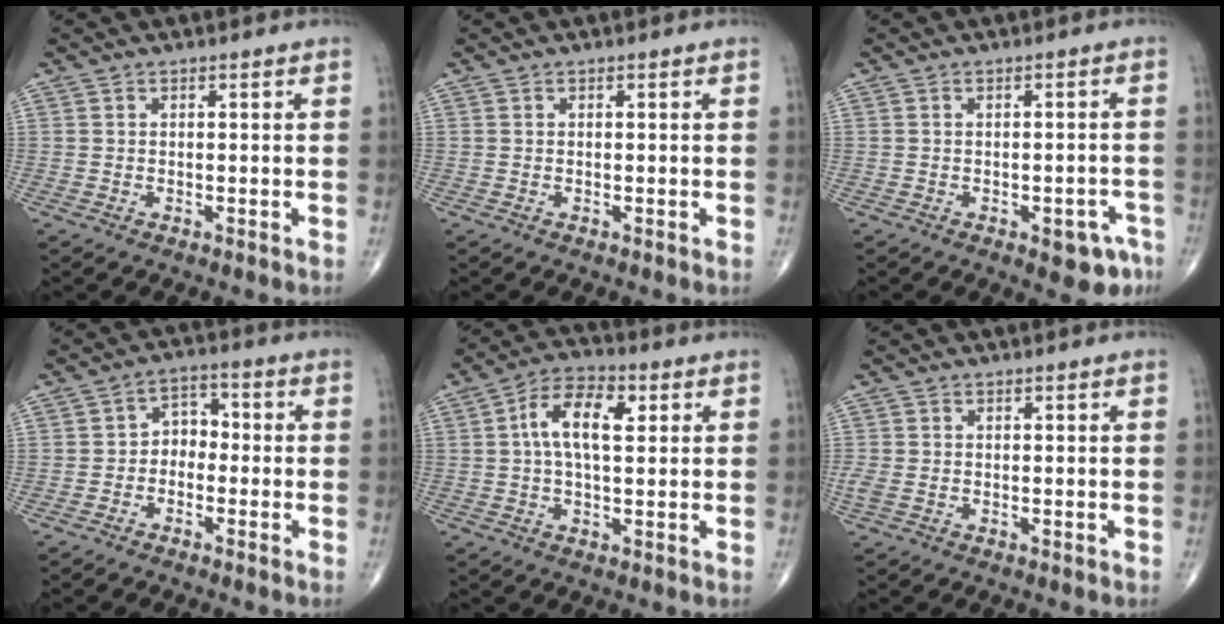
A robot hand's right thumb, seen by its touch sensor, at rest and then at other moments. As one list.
[{"total": 0.0}, {"total": 5.8, "force": [-3.2, 2.7, 4.1], "torque": [-0.029, 0.017, -0.032]}, {"total": 4.5, "force": [-1.2, 3.5, 2.6], "torque": [-0.016, 0.028, -0.037]}, {"total": 9.8, "force": [2.2, 5.0, 8.1], "torque": [-0.140, 0.020, 0.031]}, {"total": 2.2, "force": [-0.3, 1.6, 1.6], "torque": [-0.052, -0.003, -0.007]}]